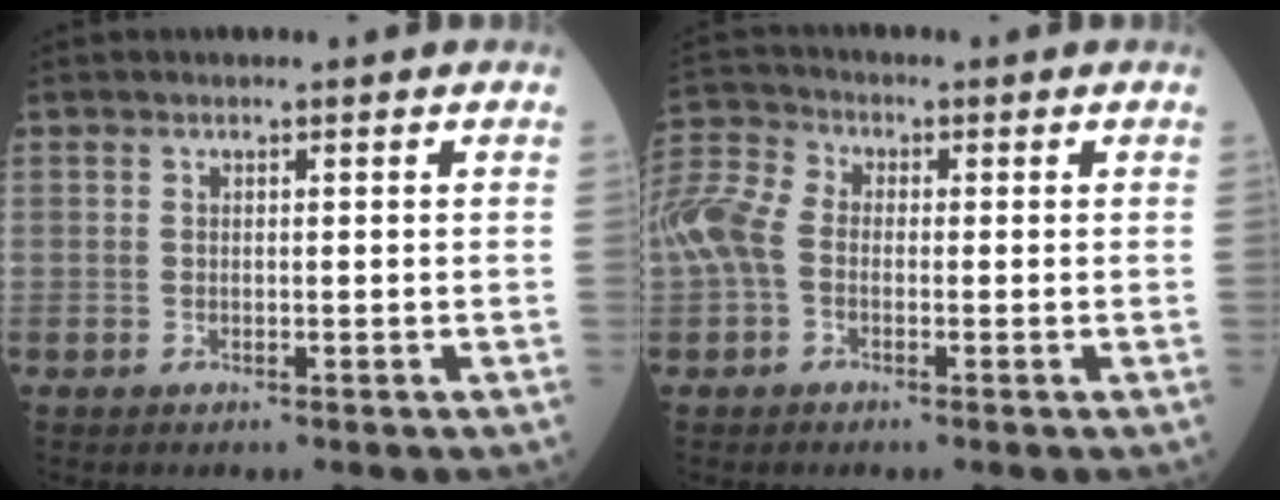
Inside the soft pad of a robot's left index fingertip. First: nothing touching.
{"total": 8.5, "force": [-0.9, 5.8, 6.2], "torque": [-0.158, 0.023, -0.029]}